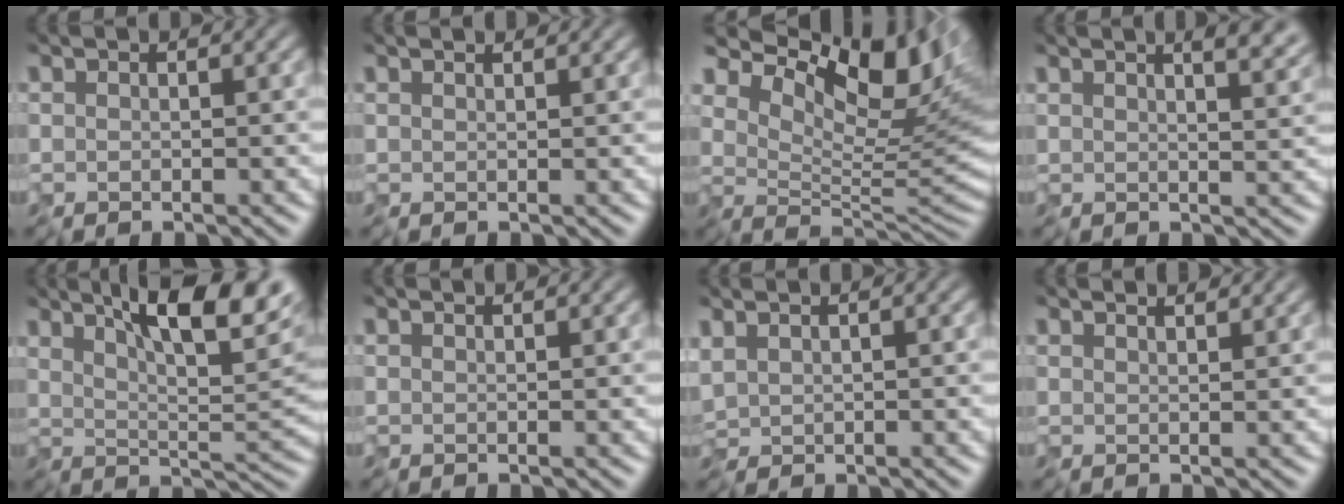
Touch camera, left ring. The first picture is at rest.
{"total": 1.7, "force": [1.4, 0.5, 0.9], "torque": [-0.008, 0.008, 0.002]}
{"total": 13.5, "force": [7.3, 5.7, 9.8], "torque": [-0.163, 0.024, 0.115]}
{"total": 7.5, "force": [4.6, 3.2, 5.0], "torque": [-0.050, 0.034, 0.030]}
{"total": 10.2, "force": [5.4, 3.0, 8.1], "torque": [-0.119, 0.004, 0.080]}
{"total": 1.1, "force": [0.9, 0.3, 0.6], "torque": [-0.003, 0.002, 0.001]}
{"total": 1.3, "force": [0.6, 0.7, 1.0], "torque": [-0.027, 0.004, 0.014]}
{"total": 3.0, "force": [2.4, 0.9, 1.5], "torque": [-0.014, 0.014, 0.009]}